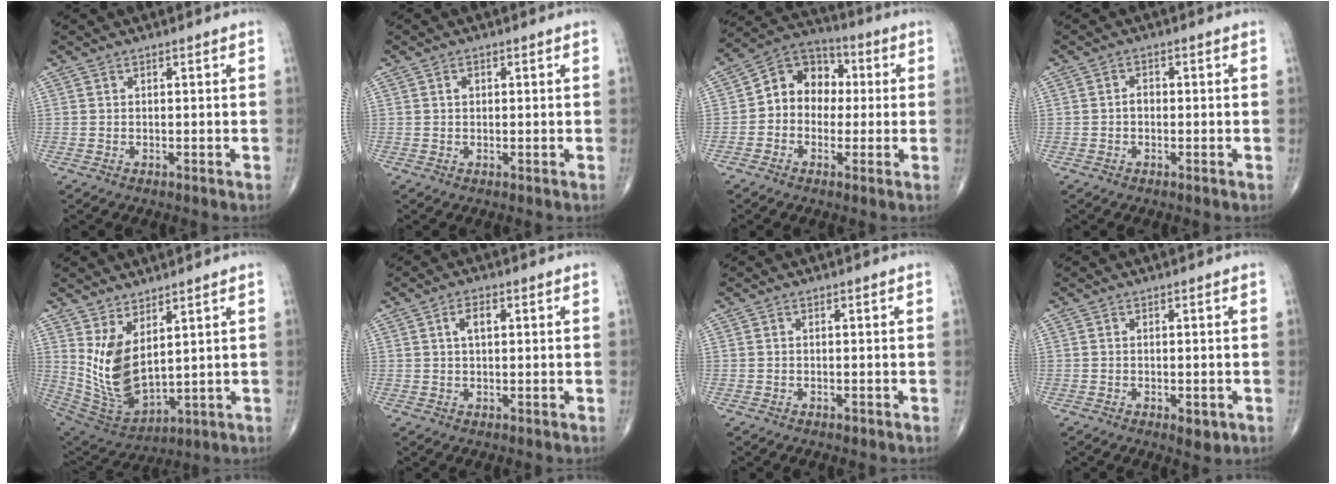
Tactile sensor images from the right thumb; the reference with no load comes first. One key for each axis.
{"total": 1.3, "fx": 0.3, "fy": 1.0, "fz": 0.8, "tx": -0.010, "ty": 0.003, "tz": 0.005}
{"total": 10.7, "fx": 0.3, "fy": 8.7, "fz": 6.1, "tx": -0.058, "ty": 0.034, "tz": -0.010}
{"total": 1.5, "fx": -0.4, "fy": 1.1, "fz": 1.0, "tx": -0.007, "ty": 0.005, "tz": -0.010}
{"total": 12.7, "fx": 4.0, "fy": 6.2, "fz": 10.3, "tx": -0.192, "ty": -0.038, "tz": 0.103}
{"total": 3.3, "fx": 0.9, "fy": 1.7, "fz": 2.7, "tx": -0.047, "ty": 0.004, "tz": 0.016}
{"total": 0.6, "fx": -0.4, "fy": 0.3, "fz": 0.4, "tx": -0.004, "ty": -0.001, "tz": -0.007}
{"total": 2.8, "fx": -1.0, "fy": 1.3, "fz": 2.2, "tx": -0.024, "ty": -0.003, "tz": -0.010}